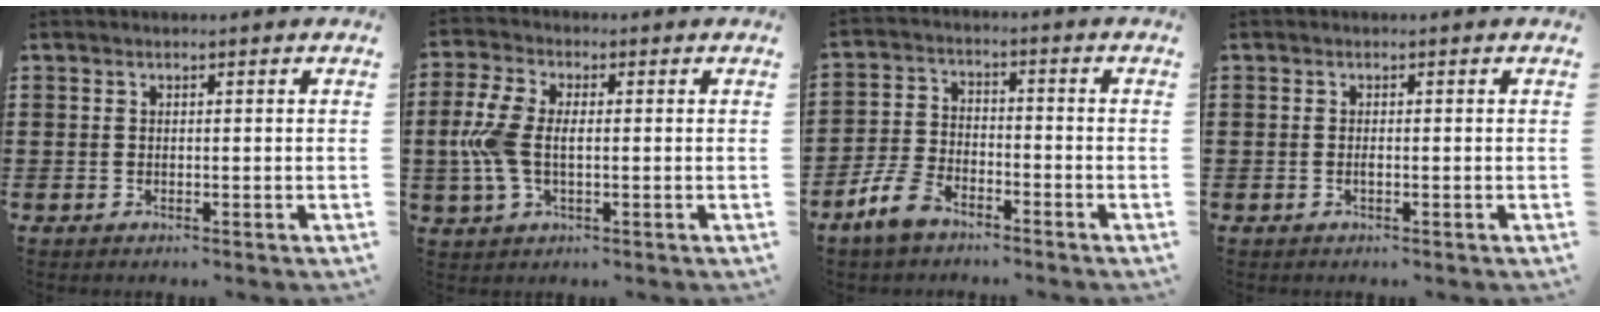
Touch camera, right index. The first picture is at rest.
{"total": 7.4, "force": [-0.3, 4.0, 6.2], "torque": [-0.165, -0.004, -0.018]}
{"total": 6.1, "force": [-4.6, 2.7, 3.0], "torque": [-0.085, 0.006, -0.094]}
{"total": 0.7, "force": [-0.3, 0.1, 0.6], "torque": [-0.012, -0.003, -0.004]}